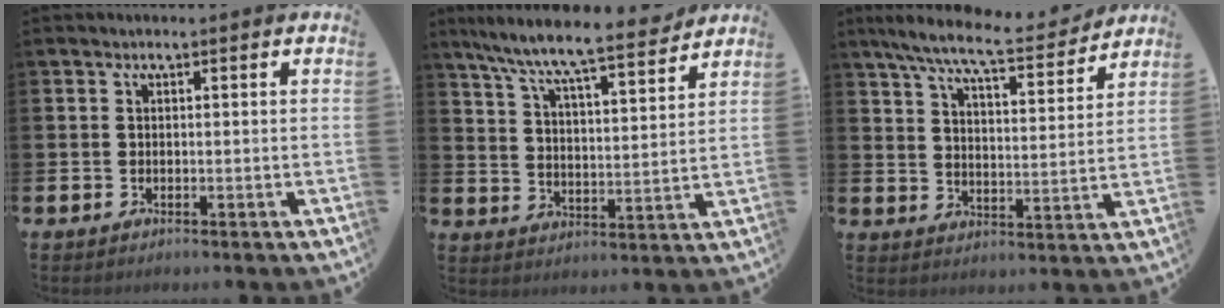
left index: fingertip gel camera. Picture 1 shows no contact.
{"total": 8.9, "force": [8.2, 0.5, 3.3], "torque": [-0.095, -0.062, 0.138]}
{"total": 8.6, "force": [7.8, 0.8, 3.5], "torque": [-0.094, -0.045, 0.136]}